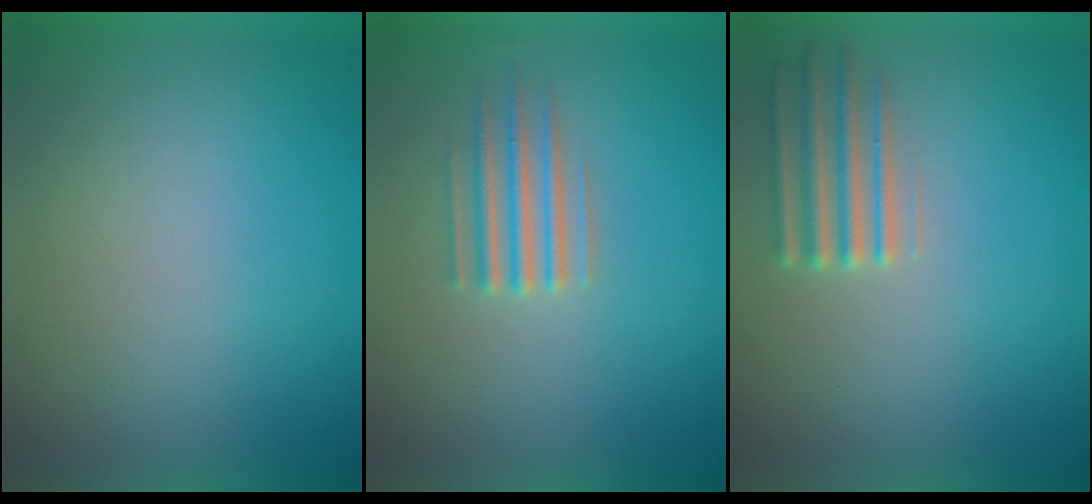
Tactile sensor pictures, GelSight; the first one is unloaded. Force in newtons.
{"total": 2.9}
{"total": 2.3}